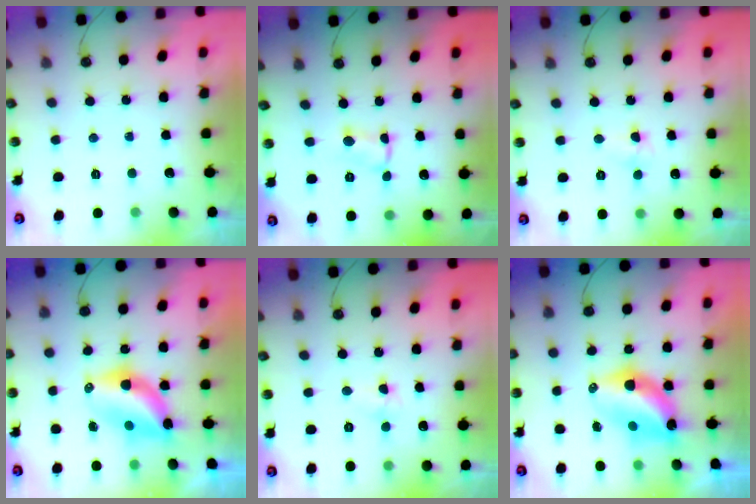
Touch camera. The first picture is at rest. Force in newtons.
{"total": 1.4, "press": 1.3, "slide": 0.4}
{"total": 3.0, "press": 2.8, "slide": 1.1}
{"total": 8.9, "press": 8.1, "slide": 3.8}
{"total": 3.0, "press": 2.8, "slide": 1.1}
{"total": 9.6, "press": 9.5, "slide": 0.9}